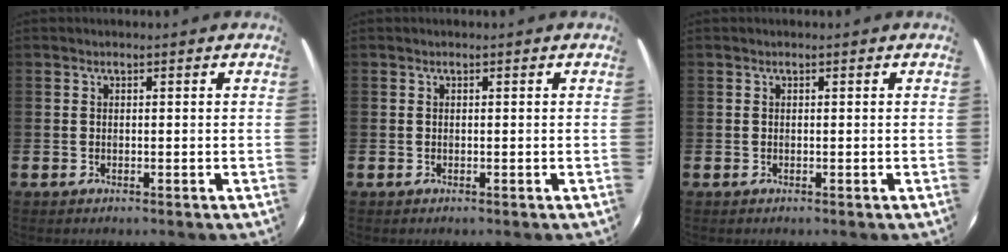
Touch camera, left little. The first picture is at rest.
{"total": 0.0}
{"total": 0.0}